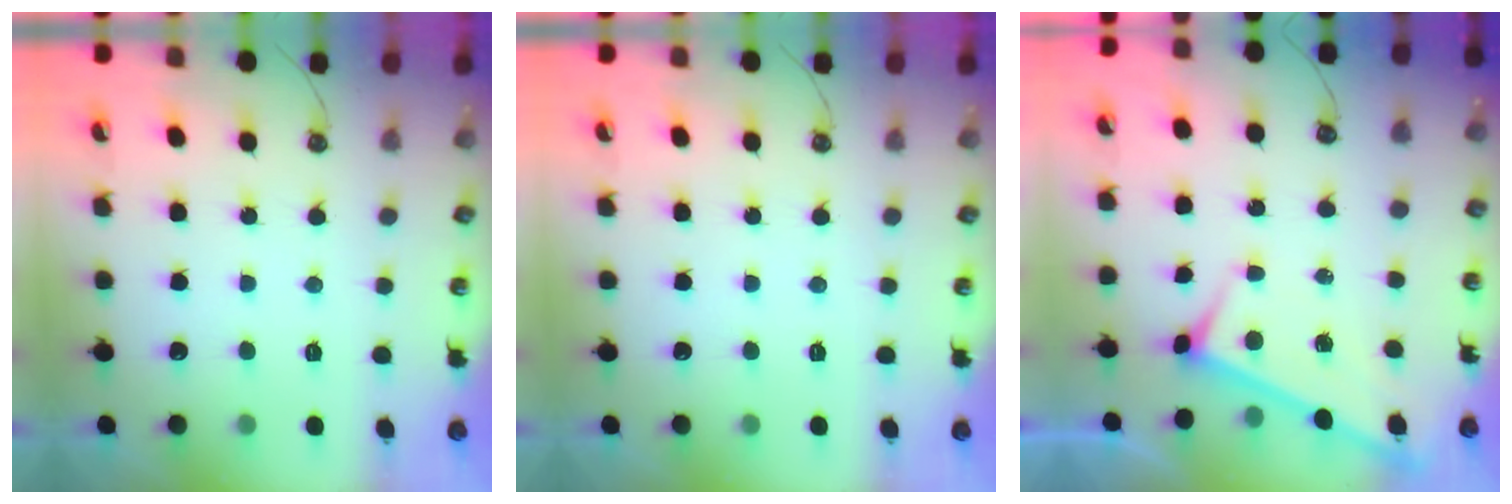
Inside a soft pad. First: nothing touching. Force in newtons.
{"total": 0.0}
{"total": 2.9, "press": 2.9, "slide": 0.3}